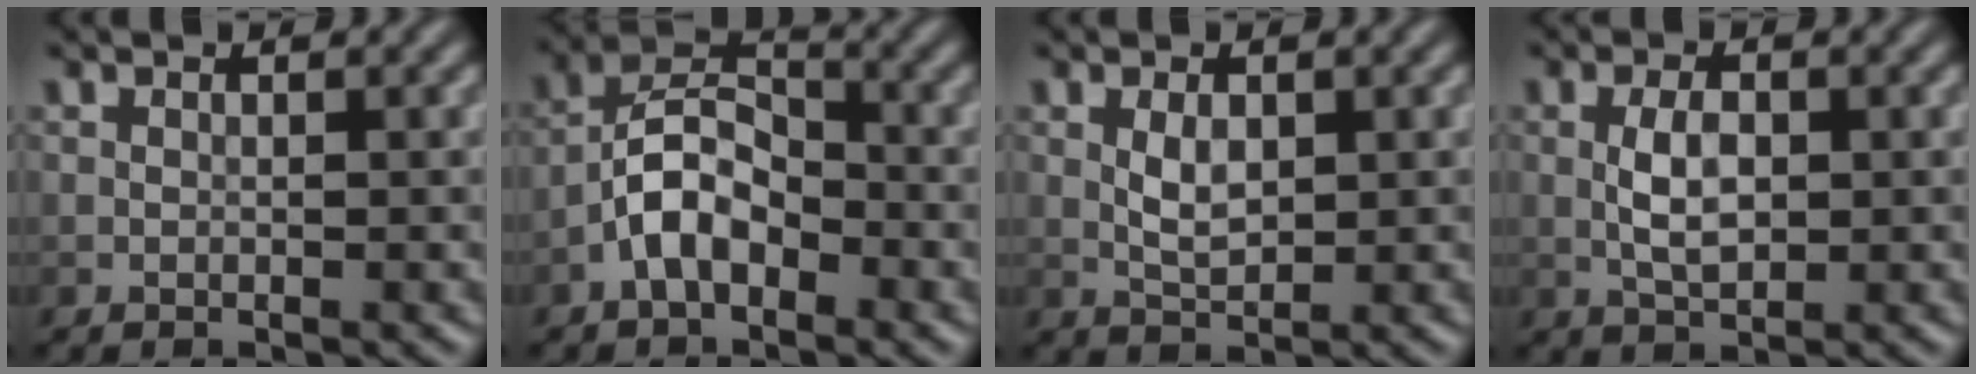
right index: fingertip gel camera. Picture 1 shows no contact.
{"total": 4.9, "force": [-2.3, 2.6, 3.4], "torque": [-0.059, 0.017, -0.050]}
{"total": 2.2, "force": [0.3, 1.2, 1.8], "torque": [-0.037, -0.001, 0.008]}
{"total": 3.1, "force": [-0.1, 1.5, 2.6], "torque": [-0.054, 0.001, -0.001]}